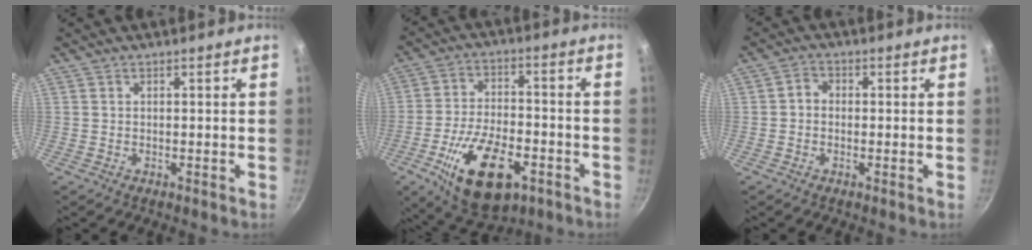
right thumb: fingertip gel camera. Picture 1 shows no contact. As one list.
[{"total": 17.5, "force": [-7.5, 8.8, 13.2], "torque": [-0.215, 0.024, -0.121]}, {"total": 2.5, "force": [-0.3, 2.1, 1.3], "torque": [-0.017, 0.011, -0.012]}]